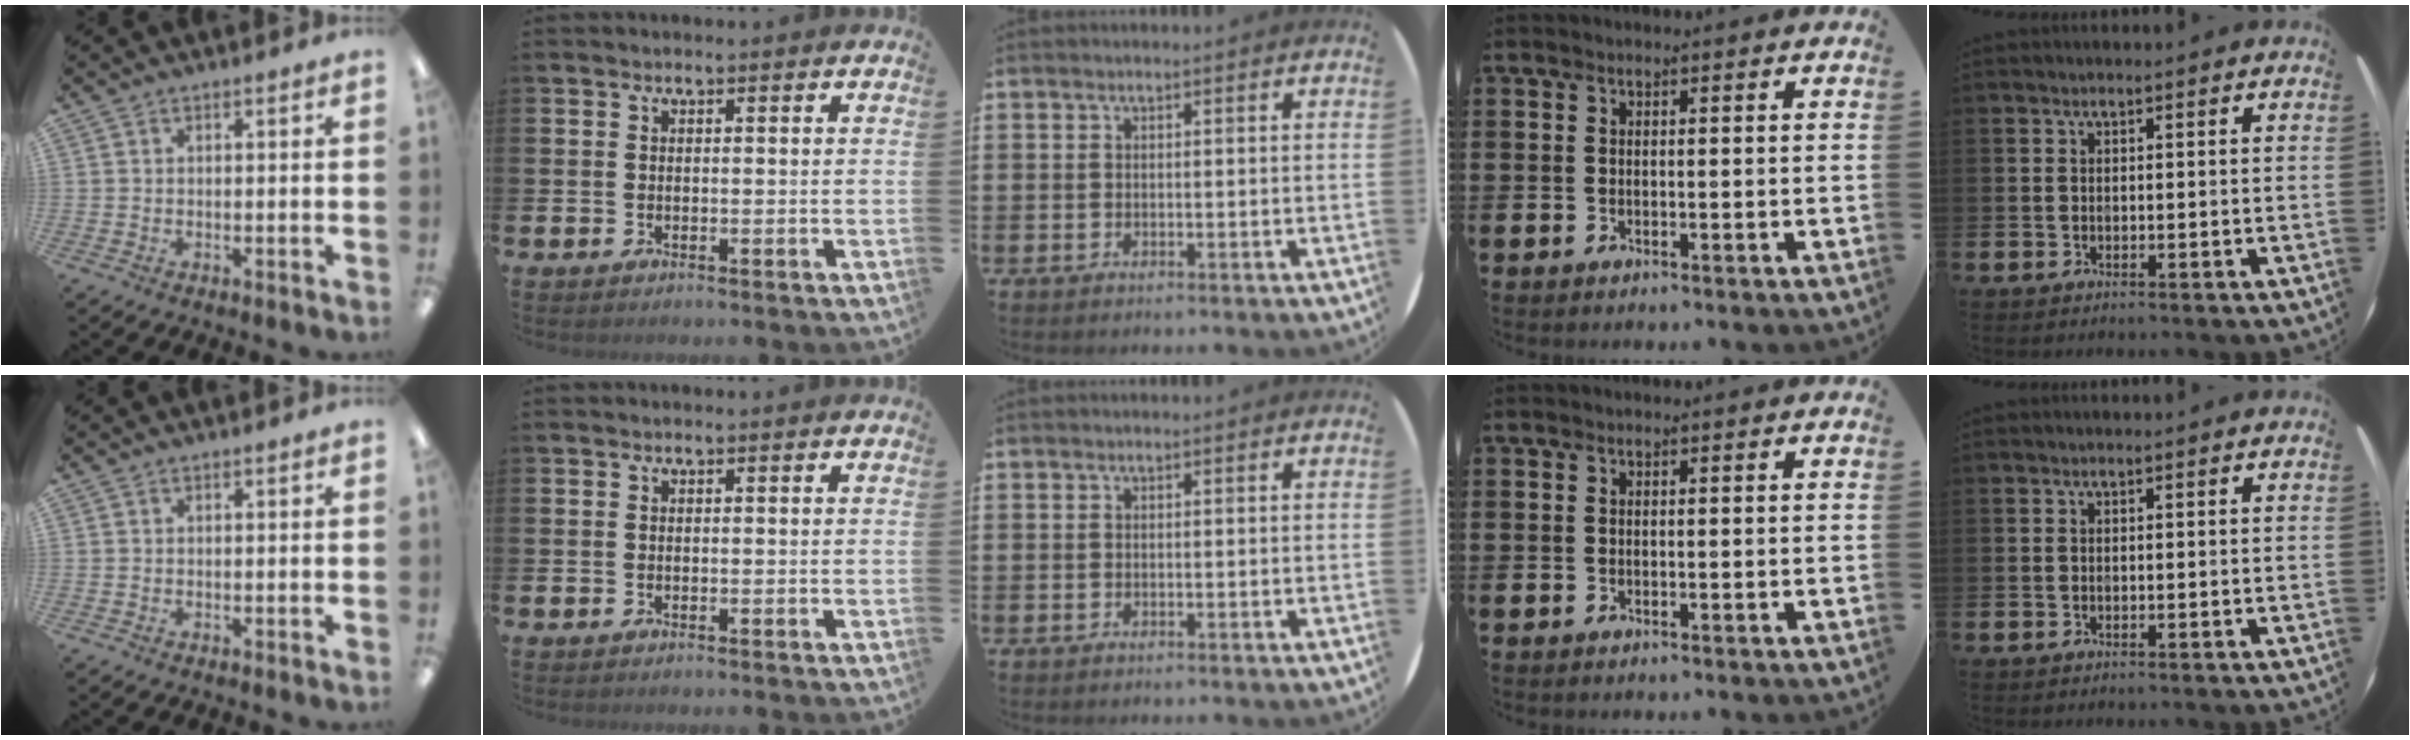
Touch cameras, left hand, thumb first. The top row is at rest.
{}